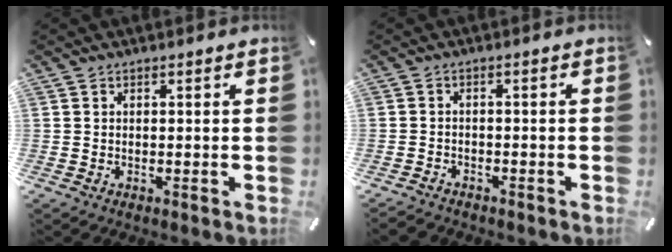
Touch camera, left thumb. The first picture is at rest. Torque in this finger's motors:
{"motor_torque": [-0.23, 0.30, 0.02, 0.08, 0.00]}